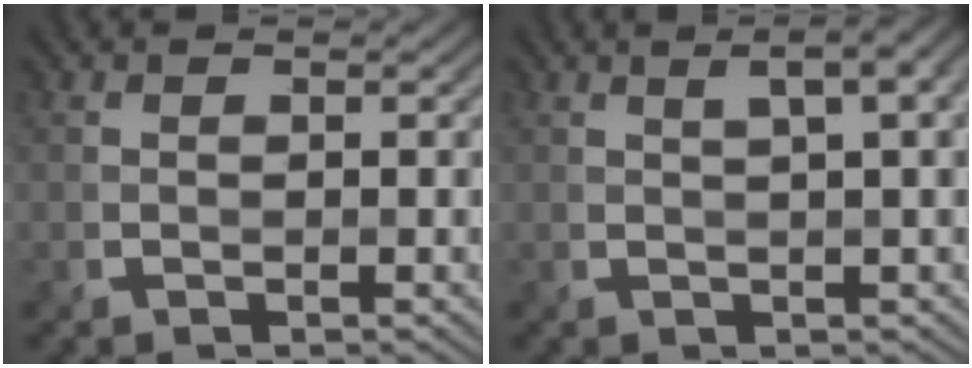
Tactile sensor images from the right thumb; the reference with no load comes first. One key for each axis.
{"total": 5.1, "fx": 1.9, "fy": 1.2, "fz": 4.5, "tx": -0.062, "ty": 0.020, "tz": 0.023}